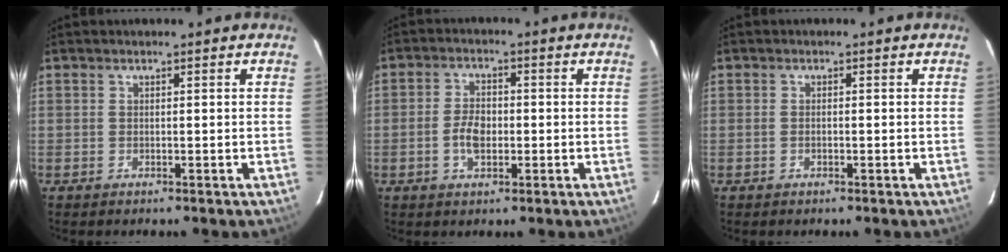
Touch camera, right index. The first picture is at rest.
{"total": 5.0, "force": [-1.1, 3.0, 3.8], "torque": [-0.078, 0.006, -0.018]}
{"total": 0.6, "force": [-0.3, 0.3, 0.3], "torque": [-0.006, 0.001, -0.007]}